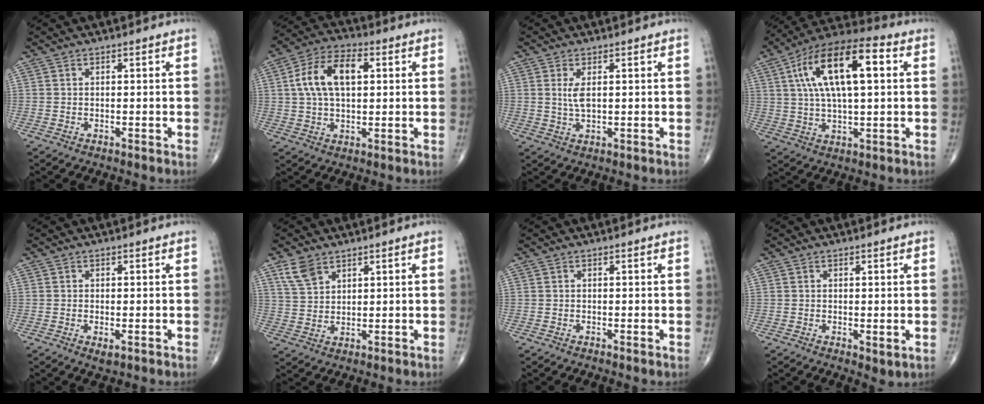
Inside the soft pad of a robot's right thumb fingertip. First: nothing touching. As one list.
[{"total": 12.0, "force": [2.4, 6.7, 9.6], "torque": [-0.175, 0.019, 0.038]}, {"total": 3.1, "force": [0.7, 1.2, 2.8], "torque": [-0.058, -0.006, 0.019]}, {"total": 18.3, "force": [4.6, 7.1, 16.2], "torque": [-0.283, 0.022, 0.071]}, {"total": 1.6, "force": [-0.5, 0.7, 1.4], "torque": [-0.024, -0.004, -0.007]}, {"total": 5.2, "force": [3.4, 3.1, 2.5], "torque": [-0.040, -0.012, 0.074]}, {"total": 0.0}, {"total": 2.1, "force": [-0.2, 0.9, 1.9], "torque": [-0.027, -0.009, -0.003]}]